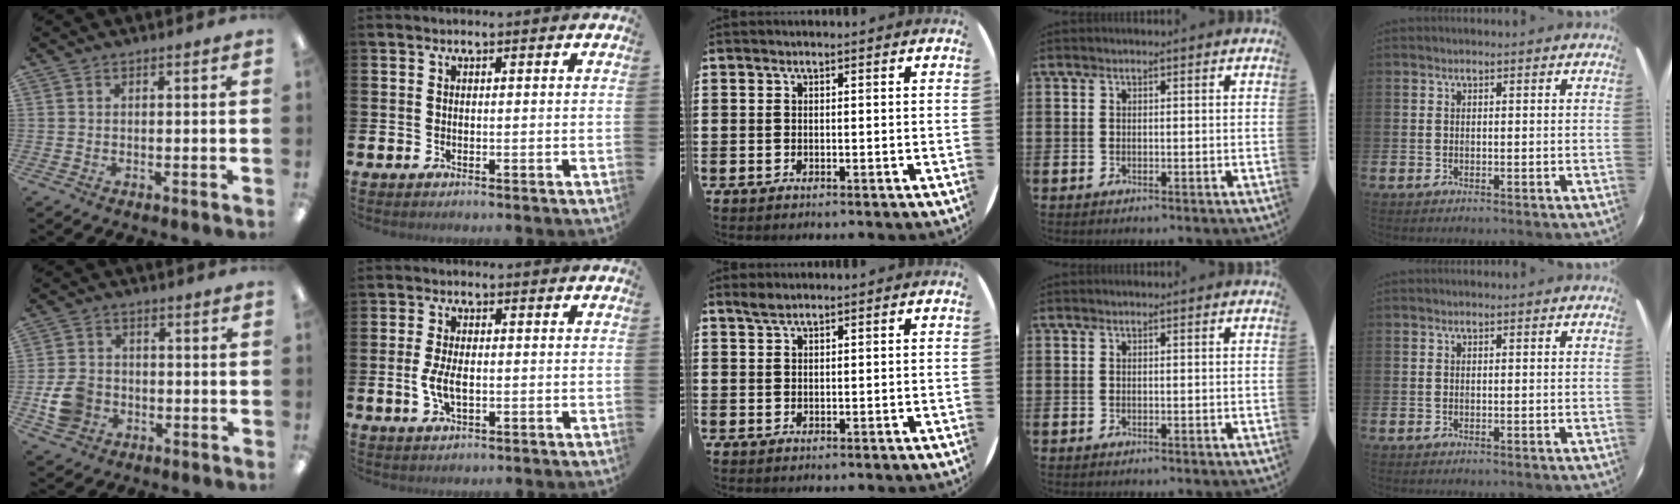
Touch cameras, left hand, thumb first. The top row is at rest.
{"thumb": {"total": 7.9, "force": [-2.4, 6.4, 3.9], "torque": [-0.073, 0.011, -0.044]}, "index": {"total": 3.8, "force": [-0.3, 1.8, 3.4], "torque": [-0.068, 0.003, -0.009]}, "middle": {"total": 1.5, "force": [1.3, 0.3, 0.6], "torque": [-0.014, 0.002, 0.025]}}